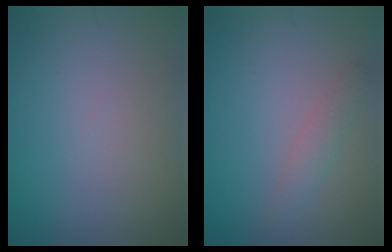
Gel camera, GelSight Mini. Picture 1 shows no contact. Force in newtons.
{"total": 1.6, "press": 1.6, "slide": 0.1}